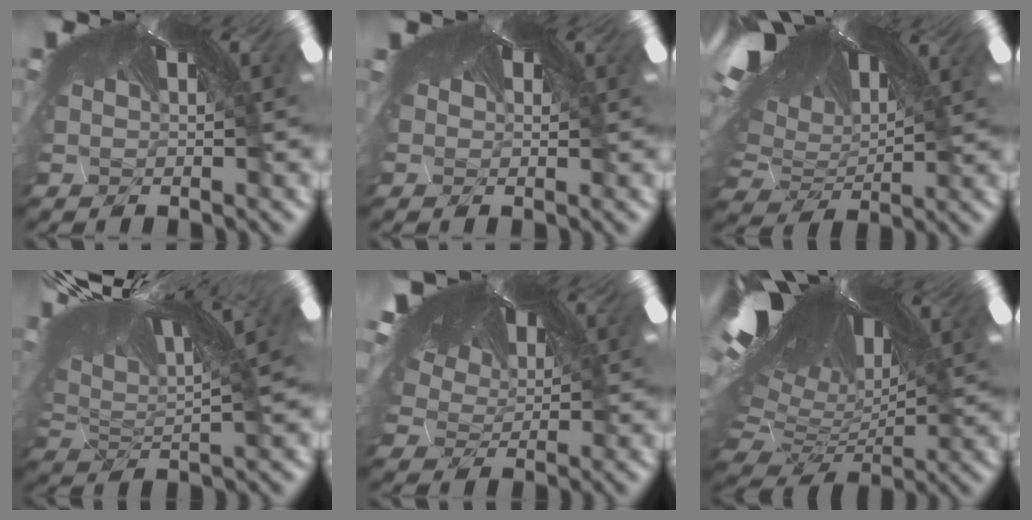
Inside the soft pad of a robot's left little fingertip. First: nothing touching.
{"total": 0.9, "force": [0.7, 0.4, 0.4], "torque": [-0.006, 0.002, 0.008]}
{"total": 2.6, "force": [-2.6, 0.1, 0.2], "torque": [-0.048, -0.050, -0.022]}
{"total": 2.2, "force": [-1.7, -0.6, 1.3], "torque": [-0.041, -0.017, -0.022]}
{"total": 1.8, "force": [-1.2, 1.0, 1.0], "torque": [-0.034, -0.013, -0.016]}
{"total": 2.3, "force": [-2.2, -0.6, 0.5], "torque": [-0.055, -0.055, -0.011]}